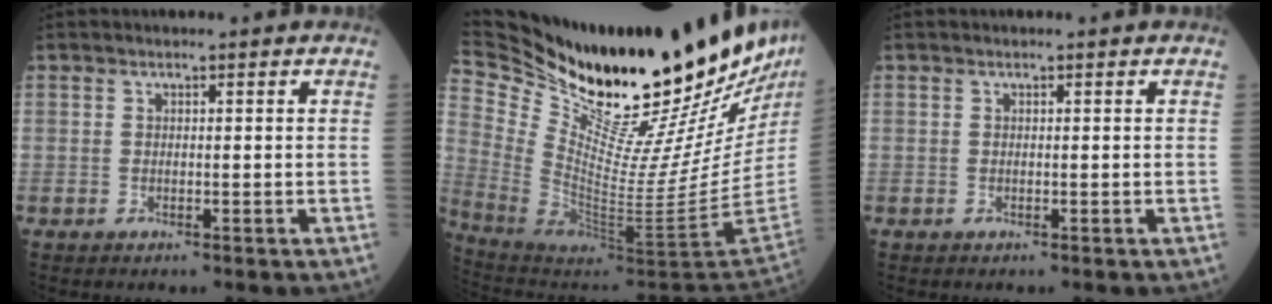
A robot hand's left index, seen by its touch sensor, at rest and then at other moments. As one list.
[{"total": 35.3, "force": [29.4, 2.4, 19.4], "torque": [-0.318, -0.134, 0.430]}, {"total": 0.0}]